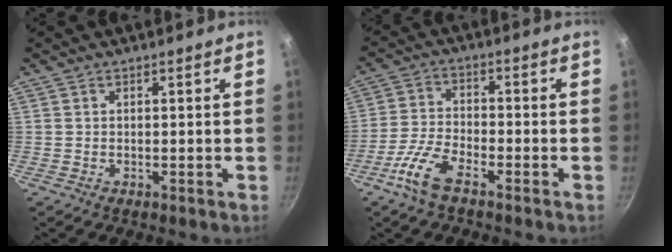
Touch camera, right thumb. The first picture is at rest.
{"total": 7.6, "force": [-4.8, 2.5, 5.3], "torque": [-0.118, 0.024, -0.103]}